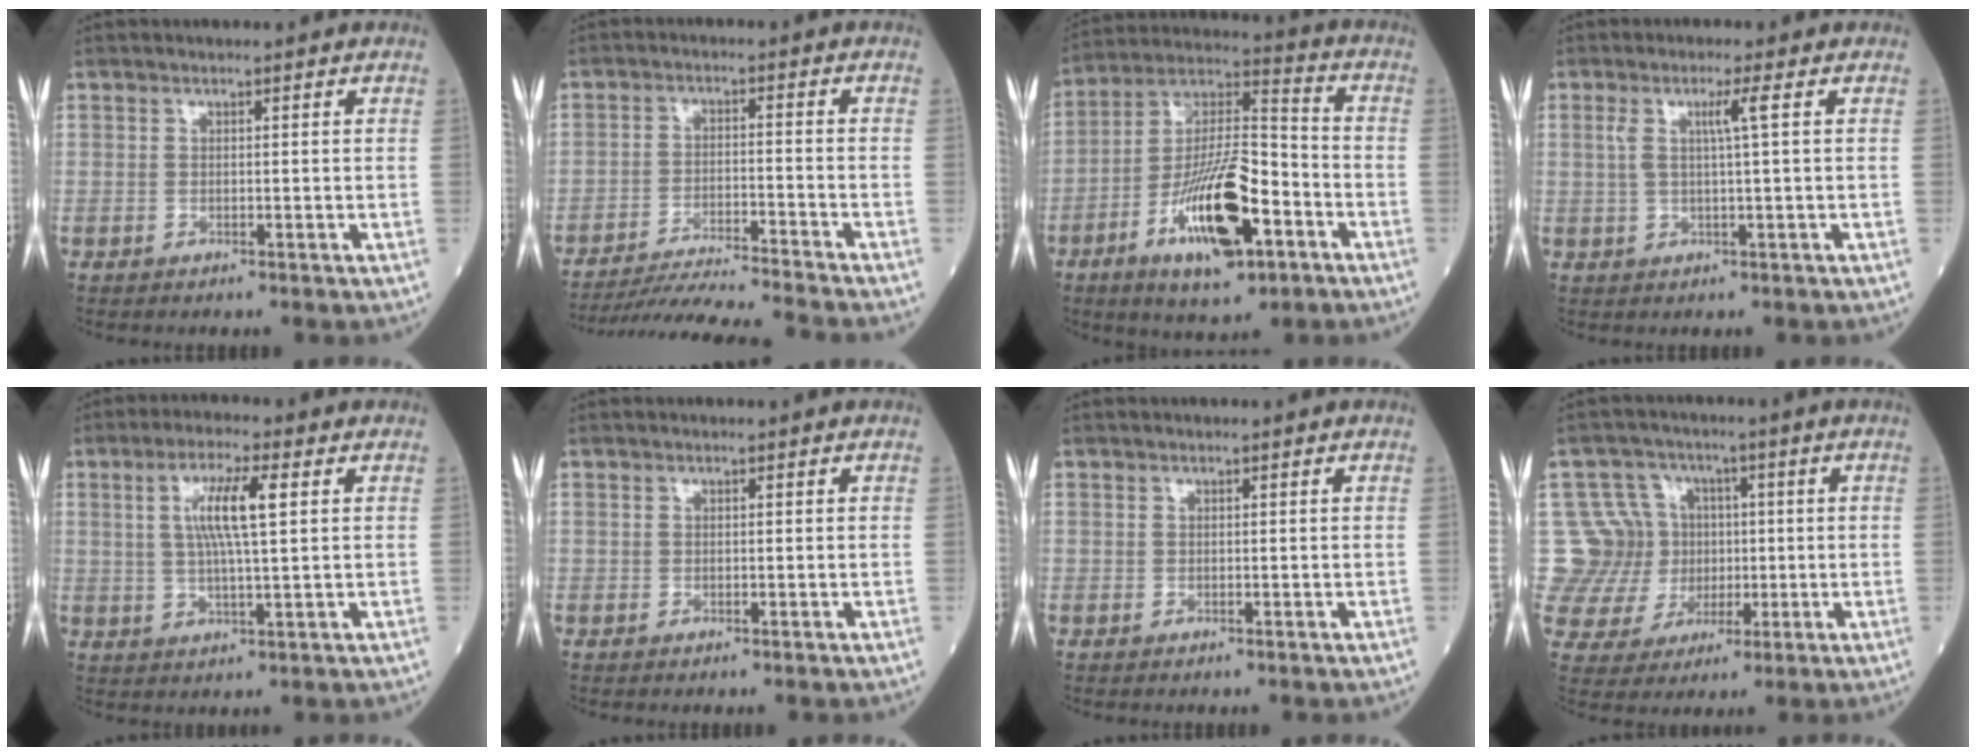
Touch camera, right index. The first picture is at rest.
{"total": 13.9, "force": [-13.0, -2.1, 4.5], "torque": [-0.056, -0.024, -0.207]}
{"total": 17.2, "force": [-7.1, 4.9, 14.9], "torque": [-0.285, 0.002, -0.115]}
{"total": 3.4, "force": [0.9, -0.6, 3.2], "torque": [-0.068, 0.006, 0.019]}
{"total": 7.4, "force": [1.8, 0.5, 7.1], "torque": [-0.140, 0.005, 0.034]}
{"total": 0.0}
{"total": 0.0}
{"total": 12.2, "force": [1.3, 12.0, 1.7], "torque": [-0.046, 0.053, 0.038]}